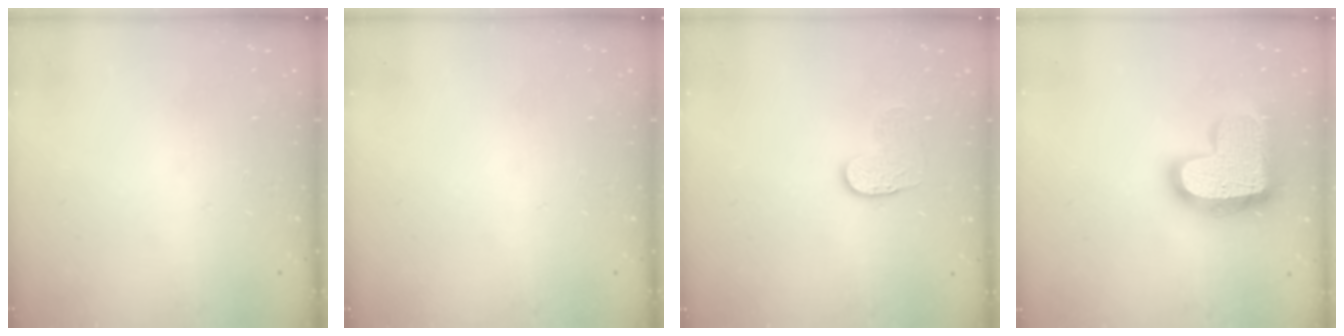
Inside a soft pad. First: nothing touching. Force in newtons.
{"total": 0.0}
{"total": 6.6, "press": 6.6, "slide": 0.3}
{"total": 19.5, "press": 19.5, "slide": 1.4}